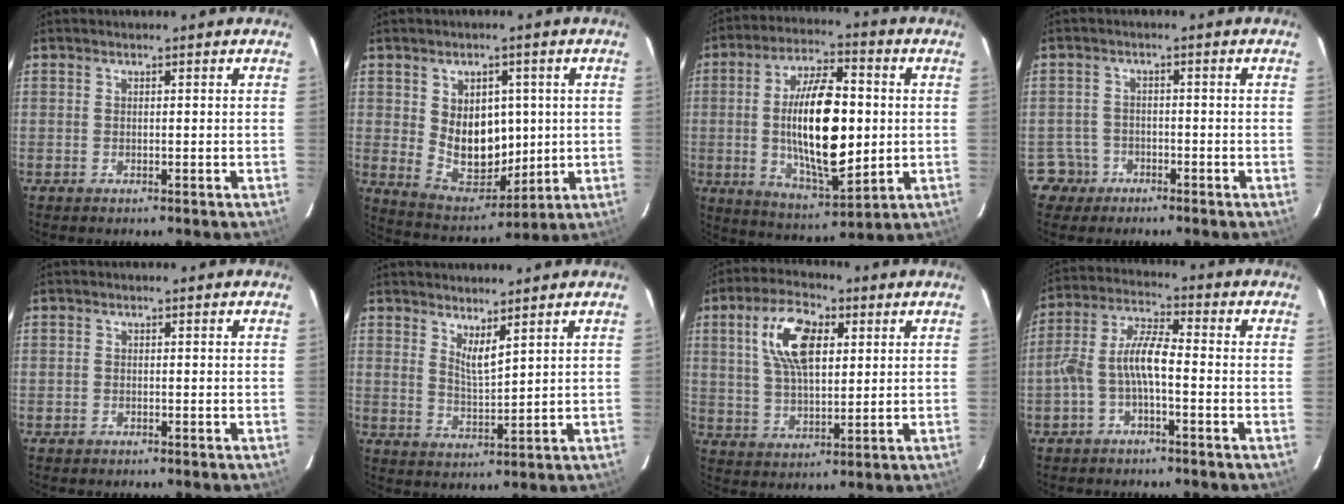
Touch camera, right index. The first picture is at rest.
{"total": 11.6, "force": [1.3, 8.6, 7.7], "torque": [-0.133, -0.012, 0.048]}
{"total": 18.7, "force": [0.0, 7.3, 17.3], "torque": [-0.311, -0.003, 0.008]}
{"total": 4.1, "force": [-2.3, 3.4, -0.5], "torque": [0.004, 0.023, -0.041]}
{"total": 0.8, "force": [-0.6, 0.6, 0.0], "torque": [-0.002, 0.002, -0.011]}
{"total": 4.3, "force": [3.3, 0.5, 2.6], "torque": [-0.047, -0.013, 0.056]}
{"total": 11.5, "force": [3.8, 5.6, 9.3], "torque": [-0.179, 0.019, 0.071]}
{"total": 7.2, "force": [-2.3, 2.1, 6.5], "torque": [-0.144, 0.019, -0.043]}